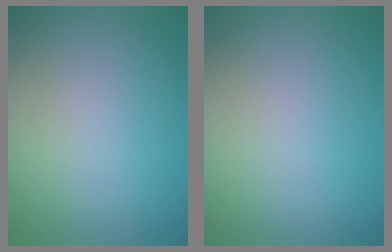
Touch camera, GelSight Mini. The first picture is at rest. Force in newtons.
{"total": 0.0}